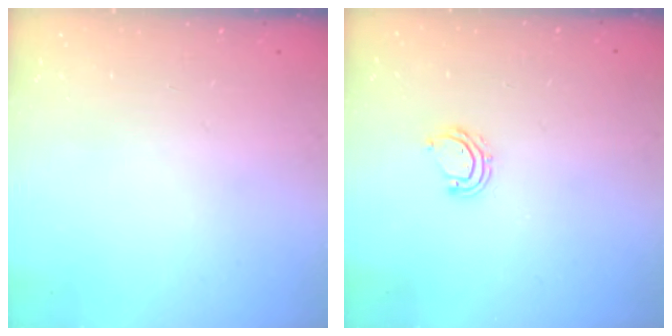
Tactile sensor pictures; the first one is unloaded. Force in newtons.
{"total": 4.5, "press": 4.4, "slide": 0.4}